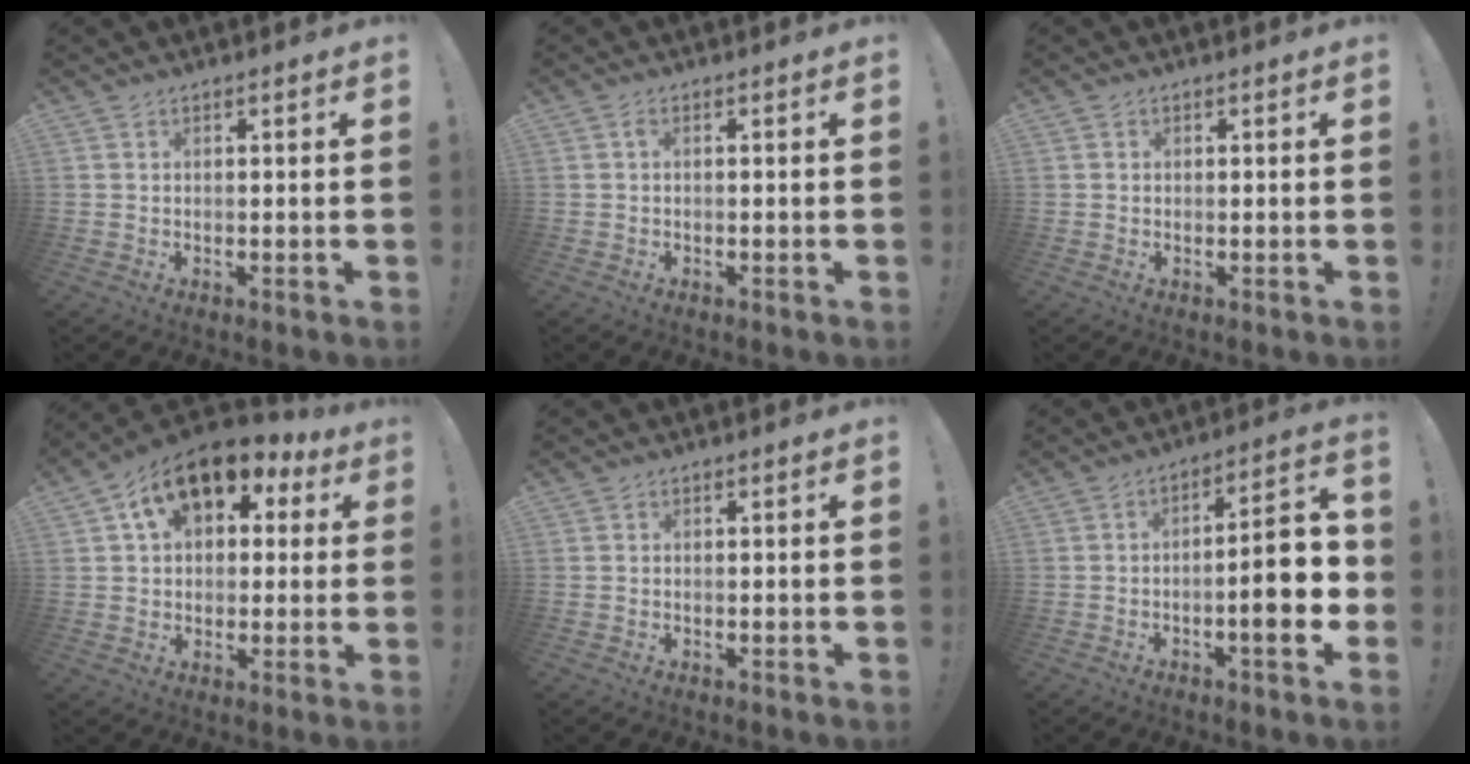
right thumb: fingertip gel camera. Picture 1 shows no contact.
{"total": 0.8, "force": [0.1, 0.3, 0.8], "torque": [-0.017, 0.002, 0.001]}
{"total": 0.7, "force": [0.4, 0.5, -0.1], "torque": [0.010, -0.001, 0.006]}
{"total": 14.6, "force": [7.9, 8.9, 8.4], "torque": [-0.128, -0.036, 0.145]}
{"total": 0.0}
{"total": 13.7, "force": [-3.0, 3.6, 12.9], "torque": [-0.164, 0.009, -0.051]}